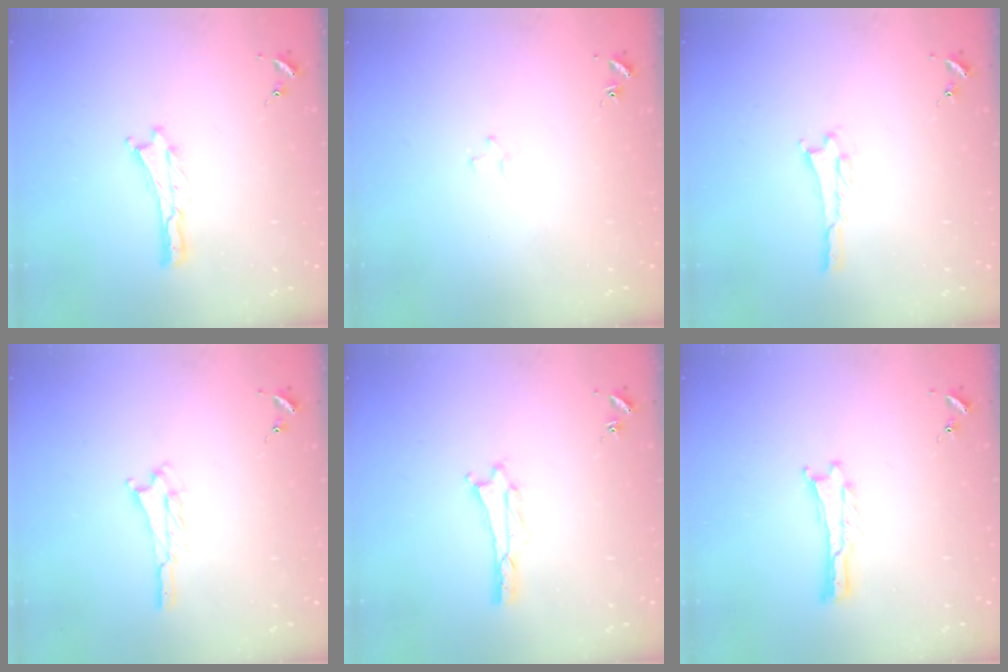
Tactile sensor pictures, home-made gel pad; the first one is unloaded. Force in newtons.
{"total": 1.2, "press": 1.2, "slide": 0.2}
{"total": 0.5, "press": 0.5, "slide": 0.1}
{"total": 1.5, "press": 1.5, "slide": 0.3}
{"total": 1.6, "press": 1.6, "slide": 0.2}
{"total": 0.0}